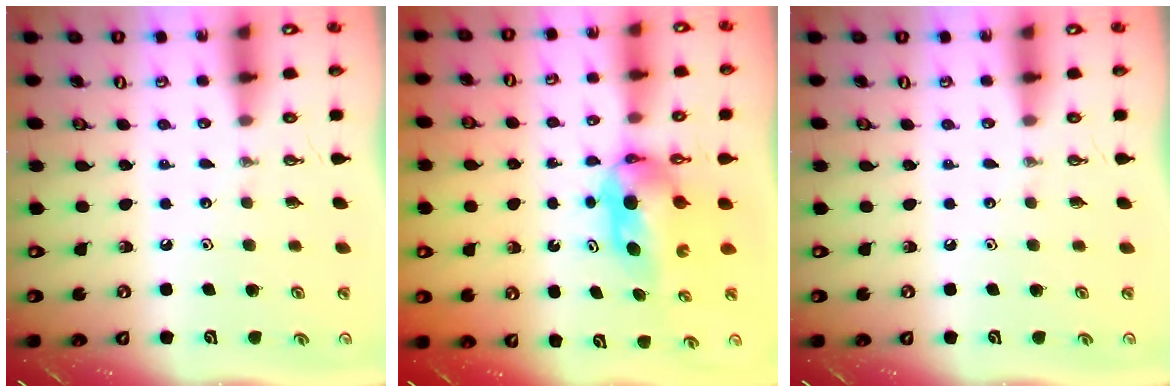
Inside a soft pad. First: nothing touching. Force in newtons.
{"total": 6.1, "press": 5.0, "slide": 3.6}
{"total": 0.0}